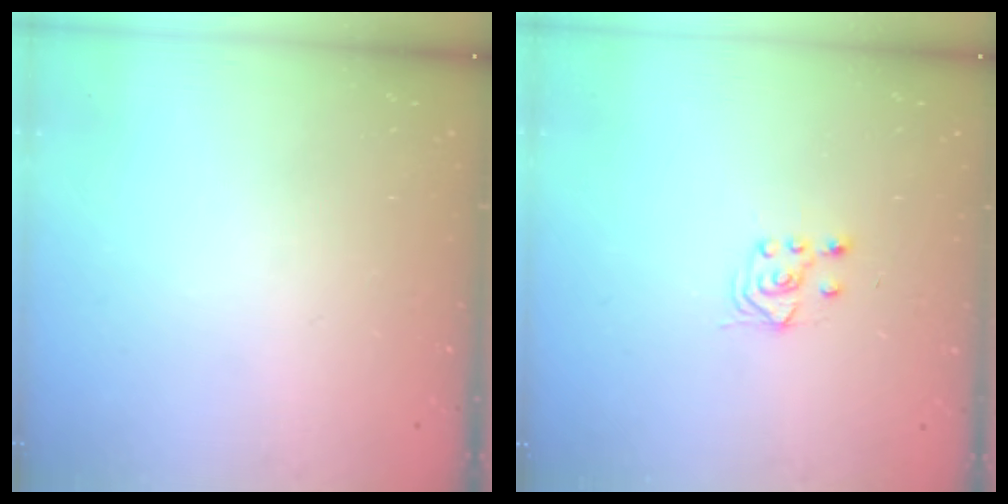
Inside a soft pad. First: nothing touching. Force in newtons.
{"total": 3.7, "press": 3.6, "slide": 1.0}